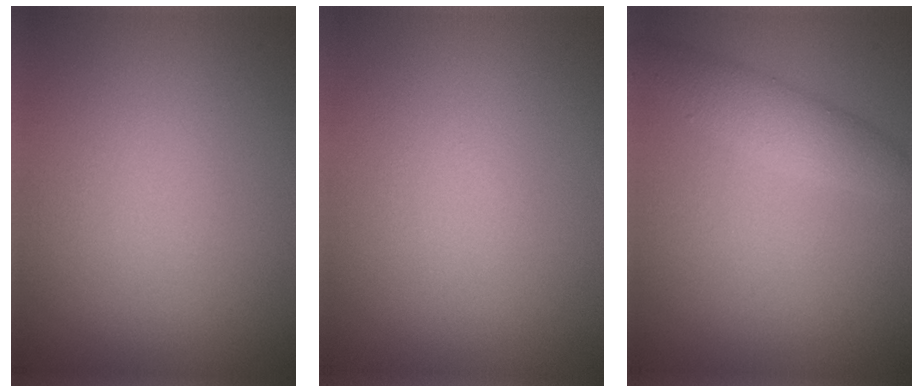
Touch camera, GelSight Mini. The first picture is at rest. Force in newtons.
{"total": 0.0}
{"total": 2.6, "press": 2.6, "slide": 0.1}